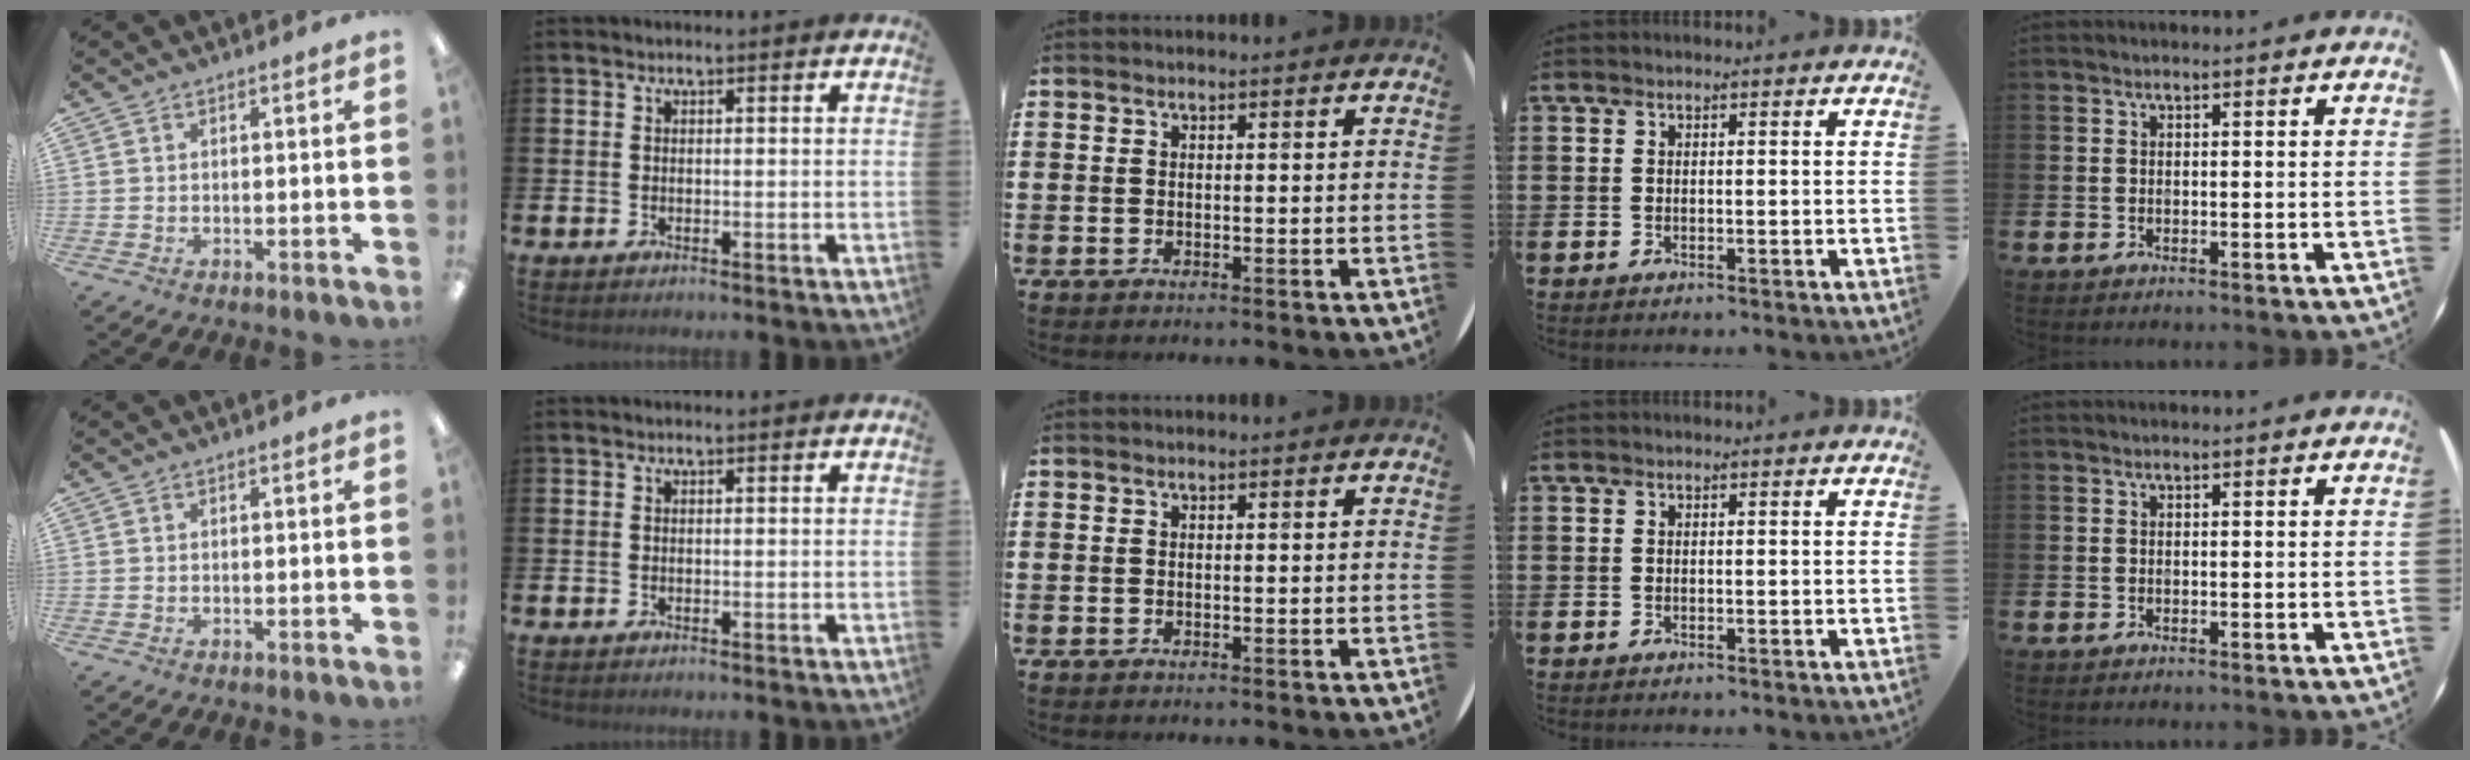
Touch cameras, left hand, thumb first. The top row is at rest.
{}